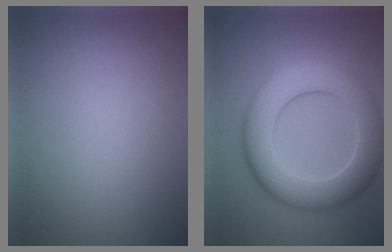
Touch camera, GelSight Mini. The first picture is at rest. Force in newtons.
{"total": 9.3, "press": 9.2, "slide": 0.7}